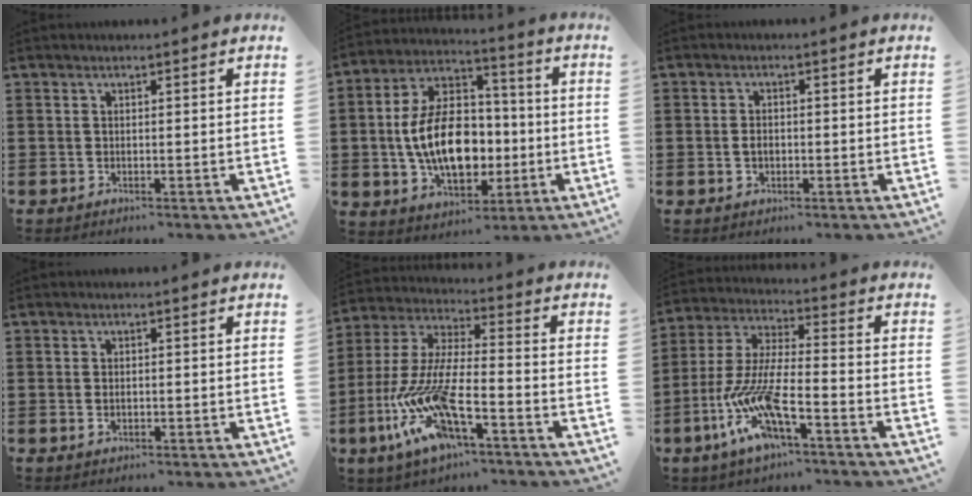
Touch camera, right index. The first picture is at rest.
{"total": 14.0, "force": [-1.5, 8.5, 11.0], "torque": [-0.229, 0.000, -0.026]}
{"total": 2.0, "force": [-0.4, 1.3, 1.5], "torque": [-0.030, 0.004, -0.009]}
{"total": 1.2, "force": [-0.2, 0.6, 1.0], "torque": [-0.020, 0.001, -0.005]}
{"total": 13.3, "force": [-8.1, 3.1, 10.1], "torque": [-0.234, -0.012, -0.162]}
{"total": 11.3, "force": [-6.9, 2.4, 8.7], "torque": [-0.210, -0.014, -0.141]}